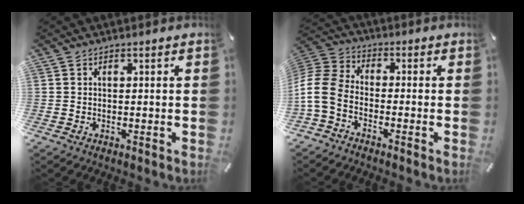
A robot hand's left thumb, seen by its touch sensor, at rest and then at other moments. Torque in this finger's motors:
{"motor_torque": [-0.19, 0.98, 0.57, 0.01, 0.40]}